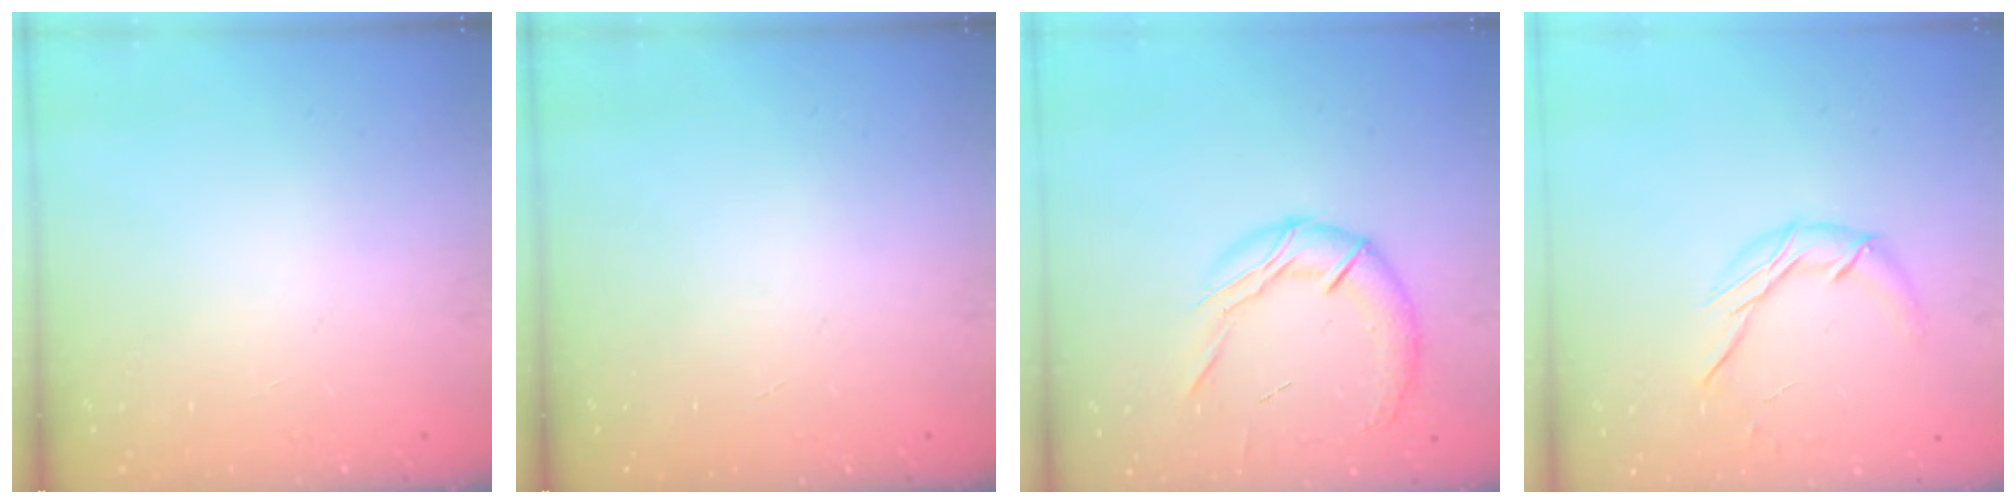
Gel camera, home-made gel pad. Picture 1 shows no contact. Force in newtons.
{"total": 0.0}
{"total": 12.1, "press": 12.0, "slide": 1.1}
{"total": 8.7, "press": 8.7, "slide": 0.3}